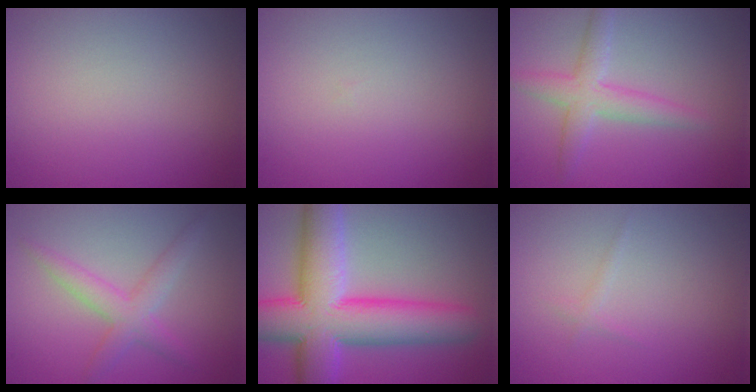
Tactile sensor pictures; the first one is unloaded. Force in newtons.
{"total": 0.0}
{"total": 3.3, "press": 3.3, "slide": 0.1}
{"total": 2.9, "press": 2.9, "slide": 0.1}
{"total": 12.1, "press": 12.1, "slide": 0.3}
{"total": 0.6, "press": 0.6, "slide": 0.1}